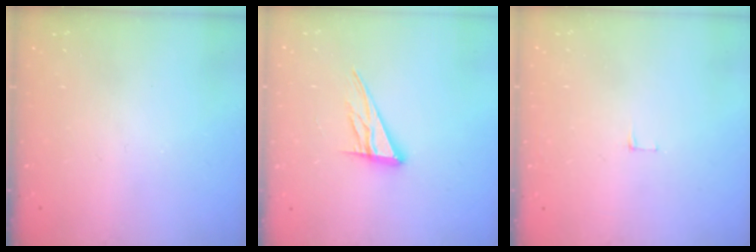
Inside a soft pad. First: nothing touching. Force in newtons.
{"total": 11.6, "press": 11.5, "slide": 1.0}
{"total": 3.8, "press": 3.8, "slide": 0.3}